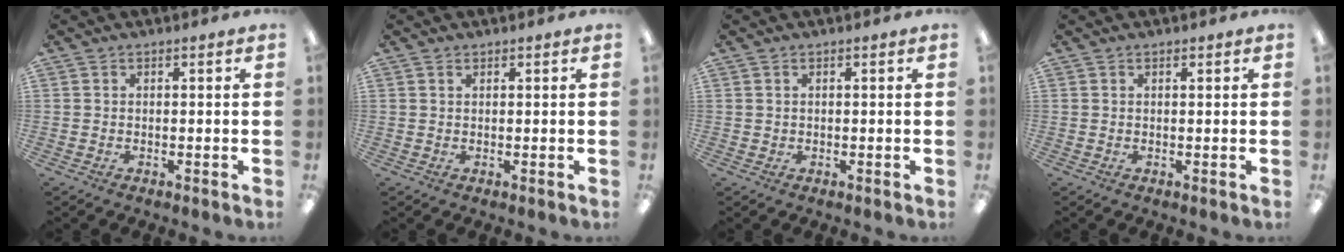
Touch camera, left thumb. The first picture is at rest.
{"total": 0.7, "force": [0.5, 0.4, 0.3], "torque": [-0.007, 0.002, 0.009]}
{"total": 0.6, "force": [0.3, 0.5, 0.1], "torque": [-0.002, 0.004, 0.004]}
{"total": 0.5, "force": [0.5, 0.2, 0.2], "torque": [-0.005, 0.000, 0.008]}